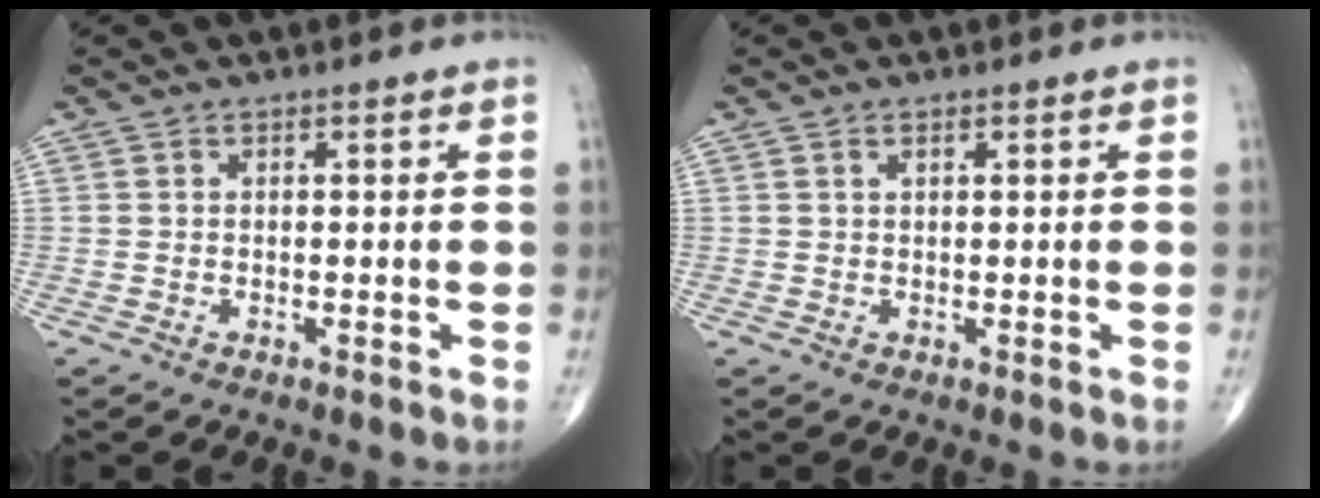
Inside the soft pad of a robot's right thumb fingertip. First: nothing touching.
{"total": 0.7, "force": [0.4, 0.3, 0.5], "torque": [-0.011, 0.003, 0.008]}